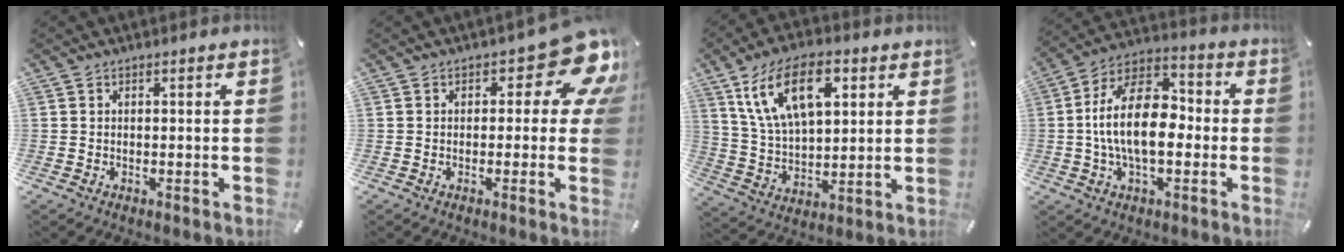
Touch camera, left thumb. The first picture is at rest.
{"total": 11.1, "force": [5.2, 5.3, 8.3], "torque": [-0.092, -0.038, 0.088]}
{"total": 15.9, "force": [7.2, 8.5, 11.4], "torque": [-0.244, -0.006, 0.125]}
{"total": 15.8, "force": [-2.0, 8.9, 12.8], "torque": [-0.253, 0.014, -0.039]}